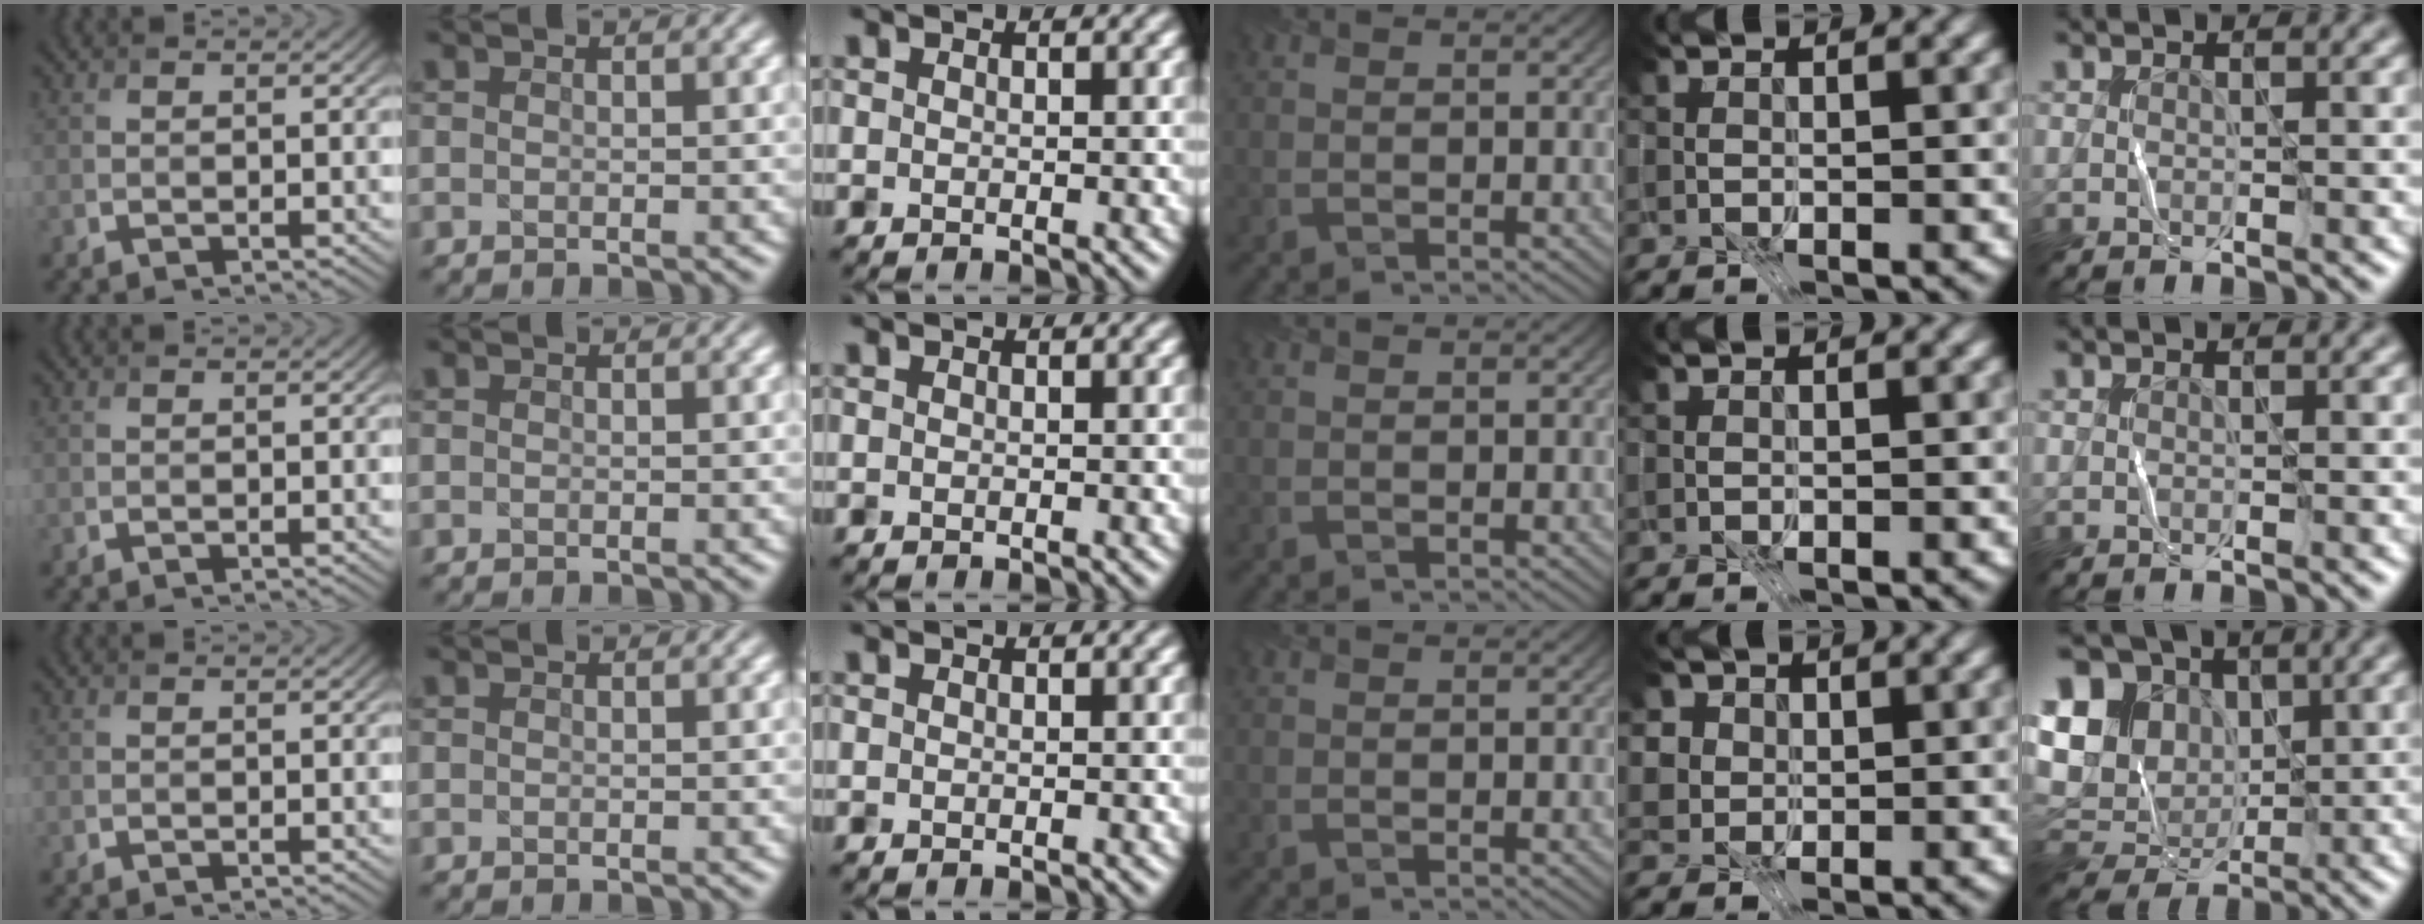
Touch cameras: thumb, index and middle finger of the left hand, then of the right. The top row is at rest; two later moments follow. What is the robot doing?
{"motion": "fold", "object": "coffee filter"}